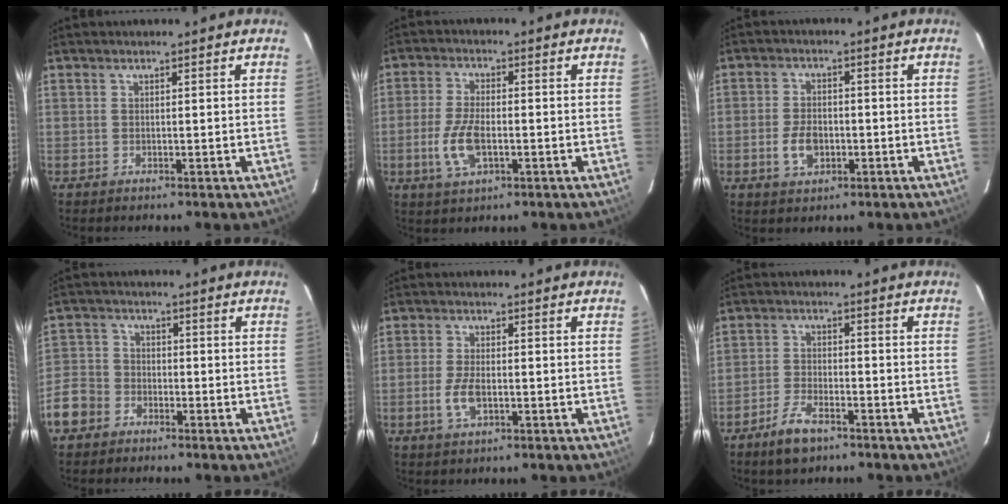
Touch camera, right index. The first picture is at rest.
{"total": 7.7, "force": [-2.1, 3.6, 6.5], "torque": [-0.144, -0.004, -0.039]}
{"total": 5.3, "force": [-1.7, 2.9, 4.1], "torque": [-0.089, -0.001, -0.029]}
{"total": 9.0, "force": [-4.8, 7.1, 2.8], "torque": [-0.073, 0.023, -0.098]}
{"total": 4.8, "force": [-1.5, 2.3, 4.0], "torque": [-0.090, -0.003, -0.027]}
{"total": 6.3, "force": [-4.4, 2.7, 3.6], "torque": [-0.094, -0.002, -0.083]}